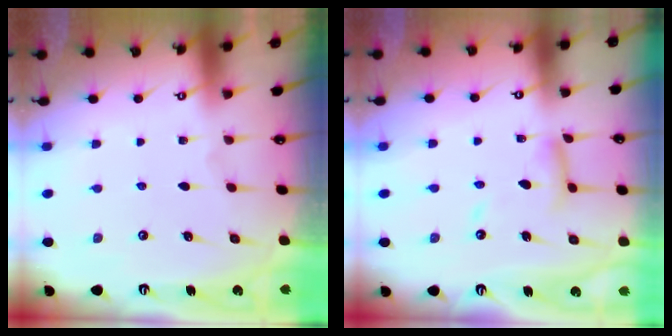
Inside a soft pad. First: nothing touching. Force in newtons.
{"total": 11.3, "press": 11.3, "slide": 1.1}